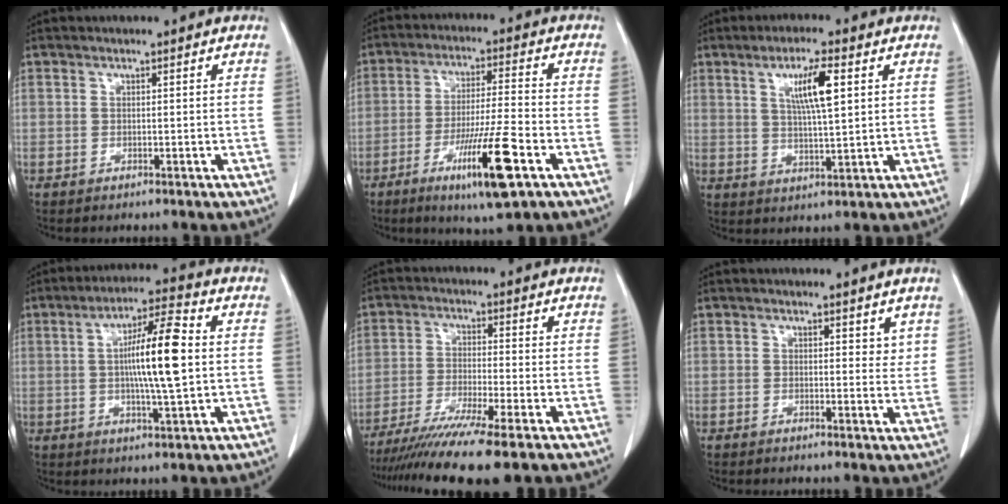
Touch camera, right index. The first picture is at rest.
{"total": 12.3, "force": [-5.8, 0.6, 10.9], "torque": [-0.192, -0.020, -0.097]}
{"total": 7.3, "force": [2.6, 0.5, 6.8], "torque": [-0.121, 0.000, 0.044]}
{"total": 11.4, "force": [0.8, 0.6, 11.3], "torque": [-0.196, 0.005, 0.009]}
{"total": 11.2, "force": [-8.5, -1.1, 7.3], "torque": [-0.116, -0.028, -0.138]}
{"total": 2.5, "force": [1.9, 1.4, 0.9], "torque": [0.006, -0.010, 0.021]}